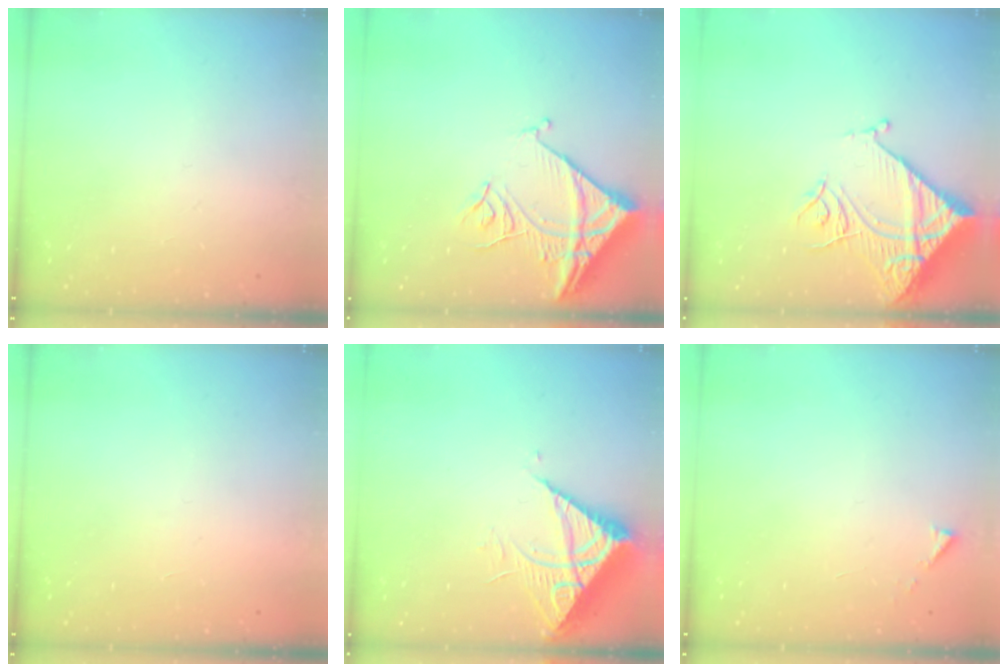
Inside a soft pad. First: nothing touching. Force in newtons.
{"total": 14.2, "press": 14.2, "slide": 1.2}
{"total": 15.5, "press": 15.3, "slide": 1.9}
{"total": 1.7, "press": 1.7, "slide": 0.1}
{"total": 7.8, "press": 7.8, "slide": 0.8}
{"total": 2.9, "press": 2.9, "slide": 0.4}